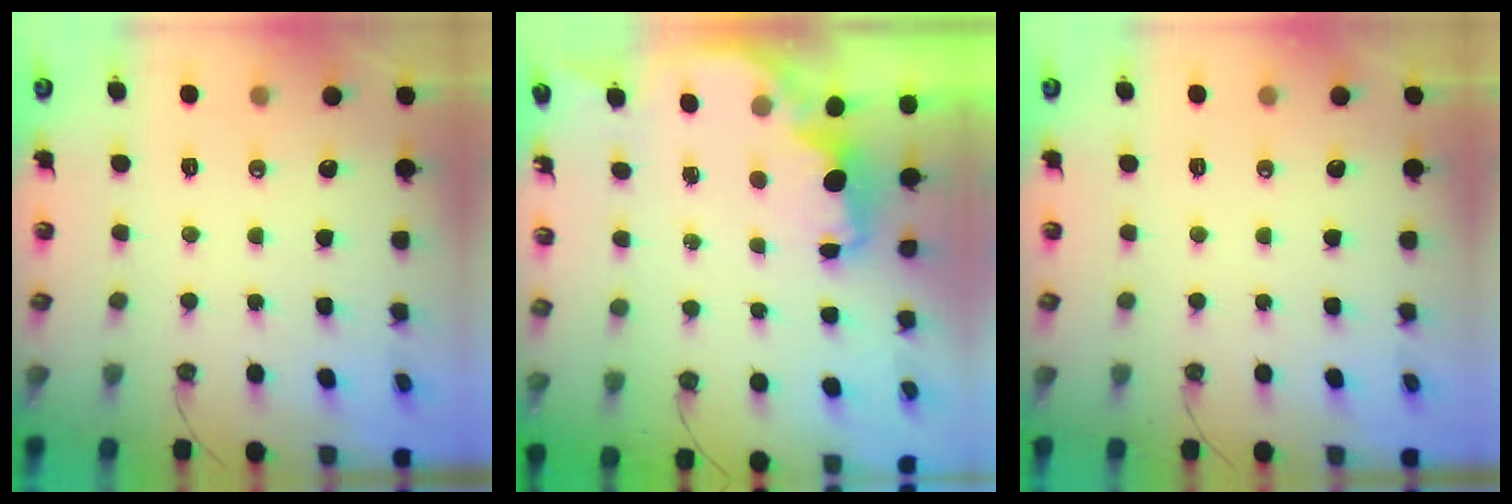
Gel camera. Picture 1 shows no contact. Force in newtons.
{"total": 2.1, "press": 2.1, "slide": 0.5}
{"total": 0.0}